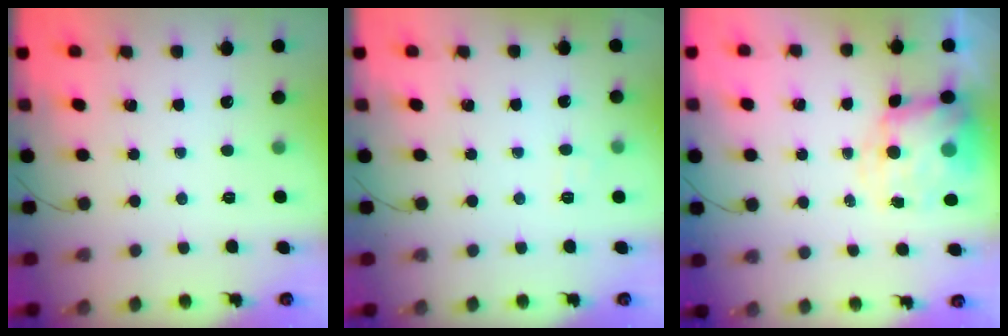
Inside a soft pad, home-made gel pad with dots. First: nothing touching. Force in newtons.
{"total": 4.1, "press": 4.0, "slide": 1.0}
{"total": 8.6, "press": 8.3, "slide": 2.2}